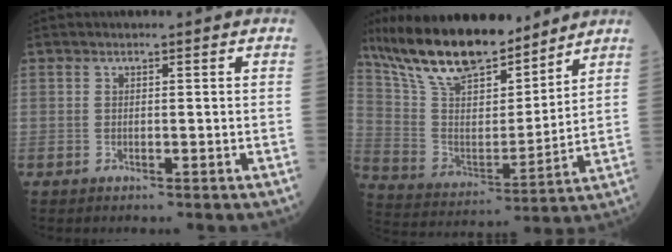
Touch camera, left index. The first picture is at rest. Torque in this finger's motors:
{"motor_torque": [0.45, -0.72, 0.95, 0.12]}